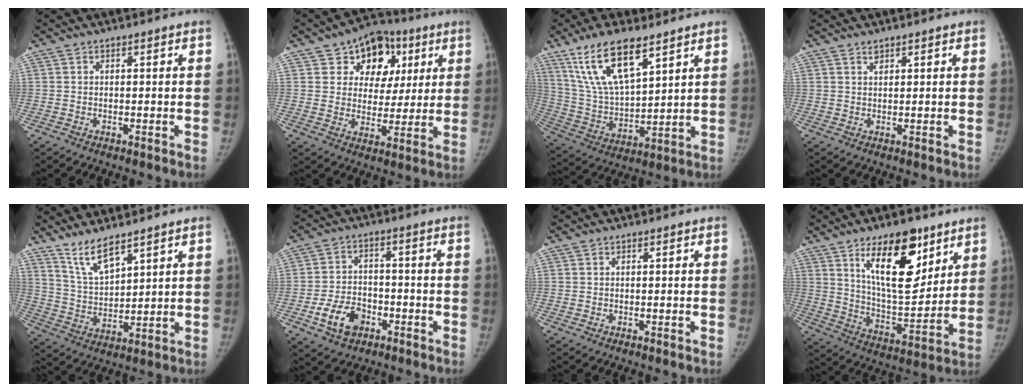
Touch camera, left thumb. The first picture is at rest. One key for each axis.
{"total": 13.8, "fx": 5.9, "fy": 10.7, "fz": 6.3, "tx": -0.033, "ty": -0.005, "tz": 0.085}
{"total": 16.4, "fx": 10.0, "fy": 6.0, "fz": 11.6, "tx": -0.202, "ty": -0.037, "tz": 0.199}
{"total": 0.7, "fx": 0.6, "fy": 0.4, "fz": 0.1, "tx": 0.006, "ty": -0.009, "tz": 0.009}
{"total": 7.7, "fx": 6.0, "fy": 2.1, "fz": 4.4, "tx": -0.077, "ty": -0.043, "tz": 0.127}
{"total": 8.8, "fx": -4.1, "fy": 6.1, "fz": 4.9, "tx": -0.072, "ty": 0.023, "tz": -0.068}
{"total": 0.0}
{"total": 18.0, "fx": 9.6, "fy": 8.0, "fz": 13.0, "tx": -0.152, "ty": -0.062, "tz": 0.167}